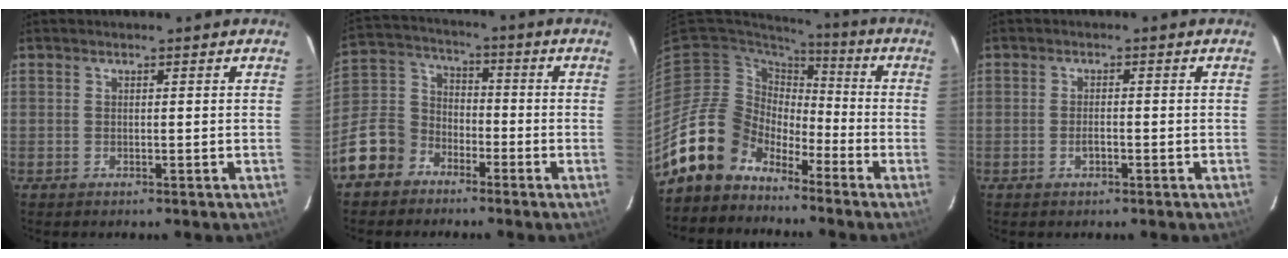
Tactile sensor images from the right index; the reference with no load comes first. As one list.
[{"total": 12.1, "force": [-7.1, 9.2, 3.3], "torque": [-0.095, 0.046, -0.132]}, {"total": 12.4, "force": [-9.6, 7.8, 1.2], "torque": [-0.040, 0.031, -0.174]}, {"total": 1.7, "force": [-0.8, 0.7, 1.3], "torque": [-0.027, 0.000, -0.016]}]